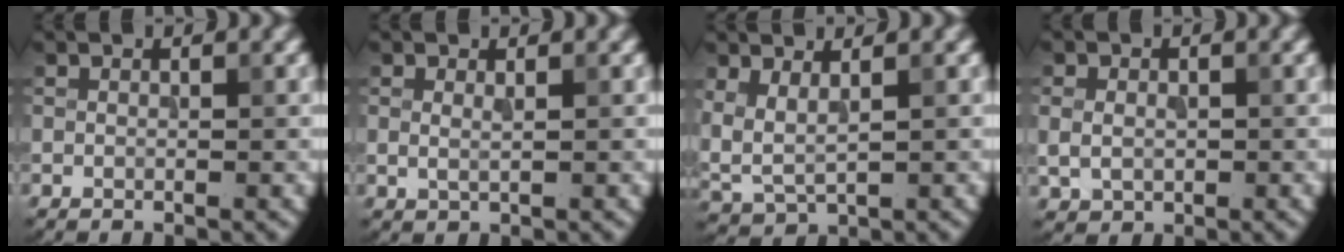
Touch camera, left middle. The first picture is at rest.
{"total": 0.8, "force": [0.3, 0.3, 0.6], "torque": [-0.015, -0.002, 0.006]}
{"total": 3.1, "force": [1.5, 1.5, 2.3], "torque": [-0.059, -0.005, 0.034]}
{"total": 2.5, "force": [-0.1, 2.0, 1.4], "torque": [-0.029, -0.004, 0.003]}